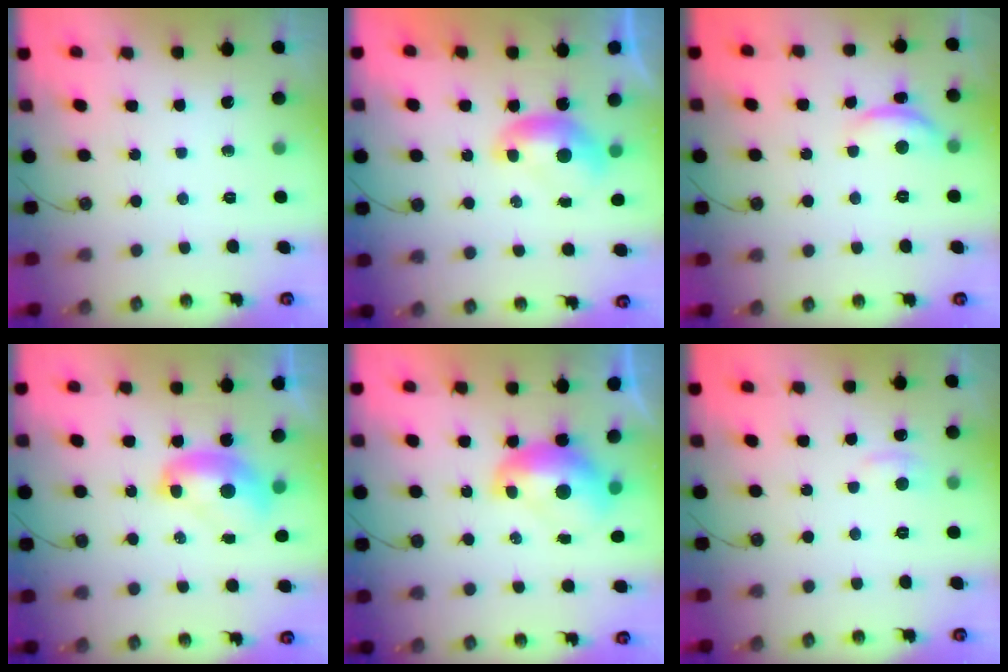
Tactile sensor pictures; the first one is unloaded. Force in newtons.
{"total": 0.0}
{"total": 3.4, "press": 3.4, "slide": 0.5}
{"total": 2.3, "press": 2.3, "slide": 0.2}
{"total": 2.7, "press": 2.7, "slide": 0.4}
{"total": 1.1, "press": 0.8, "slide": 0.8}